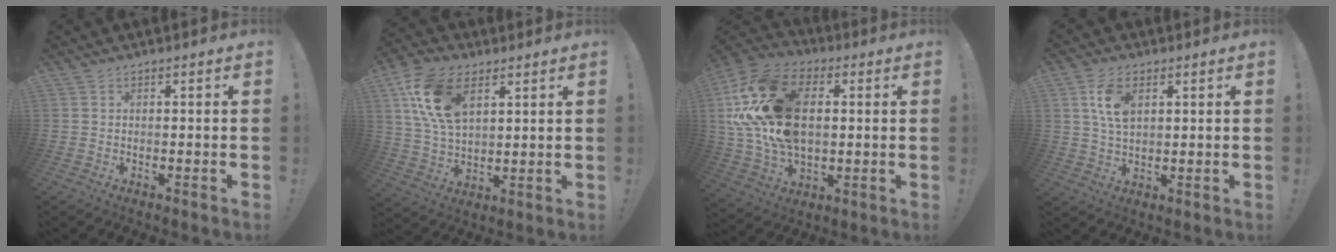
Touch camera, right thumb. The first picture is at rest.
{"total": 17.2, "force": [7.5, 10.7, 11.2], "torque": [-0.219, -0.019, 0.142]}
{"total": 26.3, "force": [4.5, 17.8, 18.8], "torque": [-0.348, 0.000, 0.090]}
{"total": 8.2, "force": [3.0, 5.1, 5.7], "torque": [-0.098, -0.004, 0.054]}